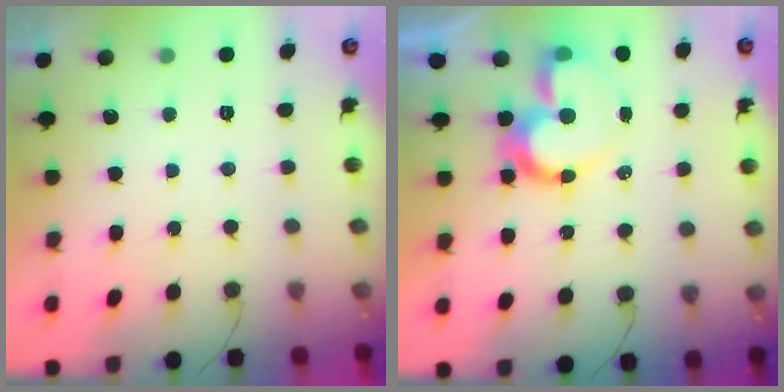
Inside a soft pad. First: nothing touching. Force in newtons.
{"total": 11.8, "press": 11.8, "slide": 1.3}